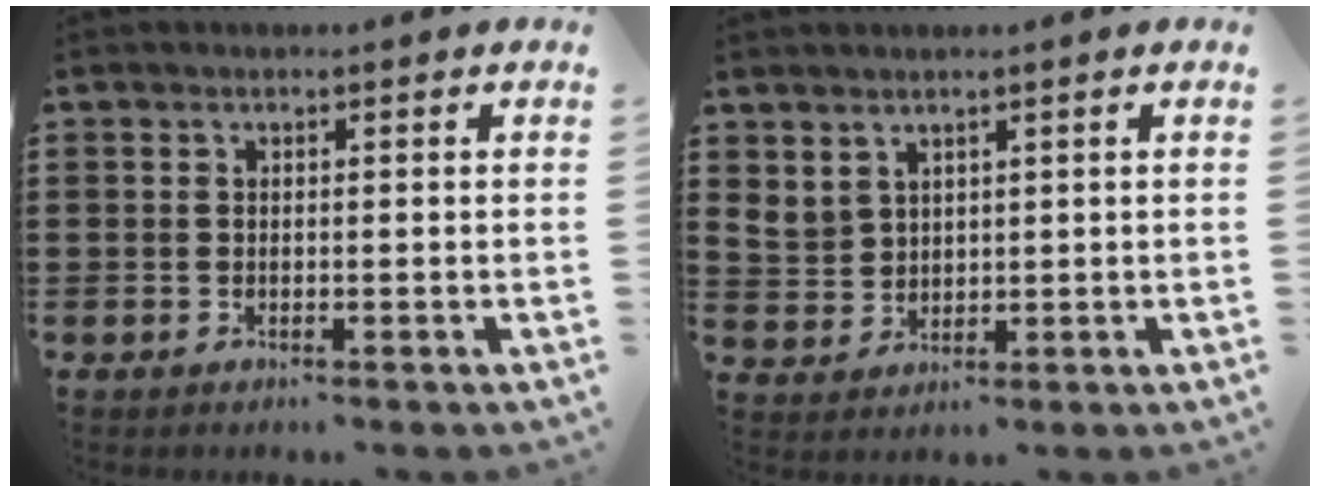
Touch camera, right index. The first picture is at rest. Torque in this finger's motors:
{"motor_torque": [0.72, 0.84, 0.22, 0.04]}